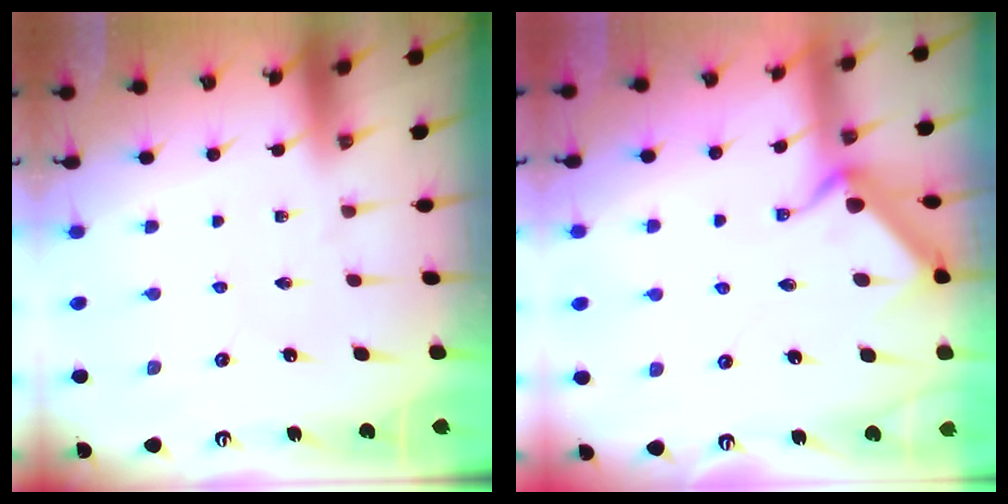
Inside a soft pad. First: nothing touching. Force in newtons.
{"total": 10.0, "press": 9.9, "slide": 1.2}